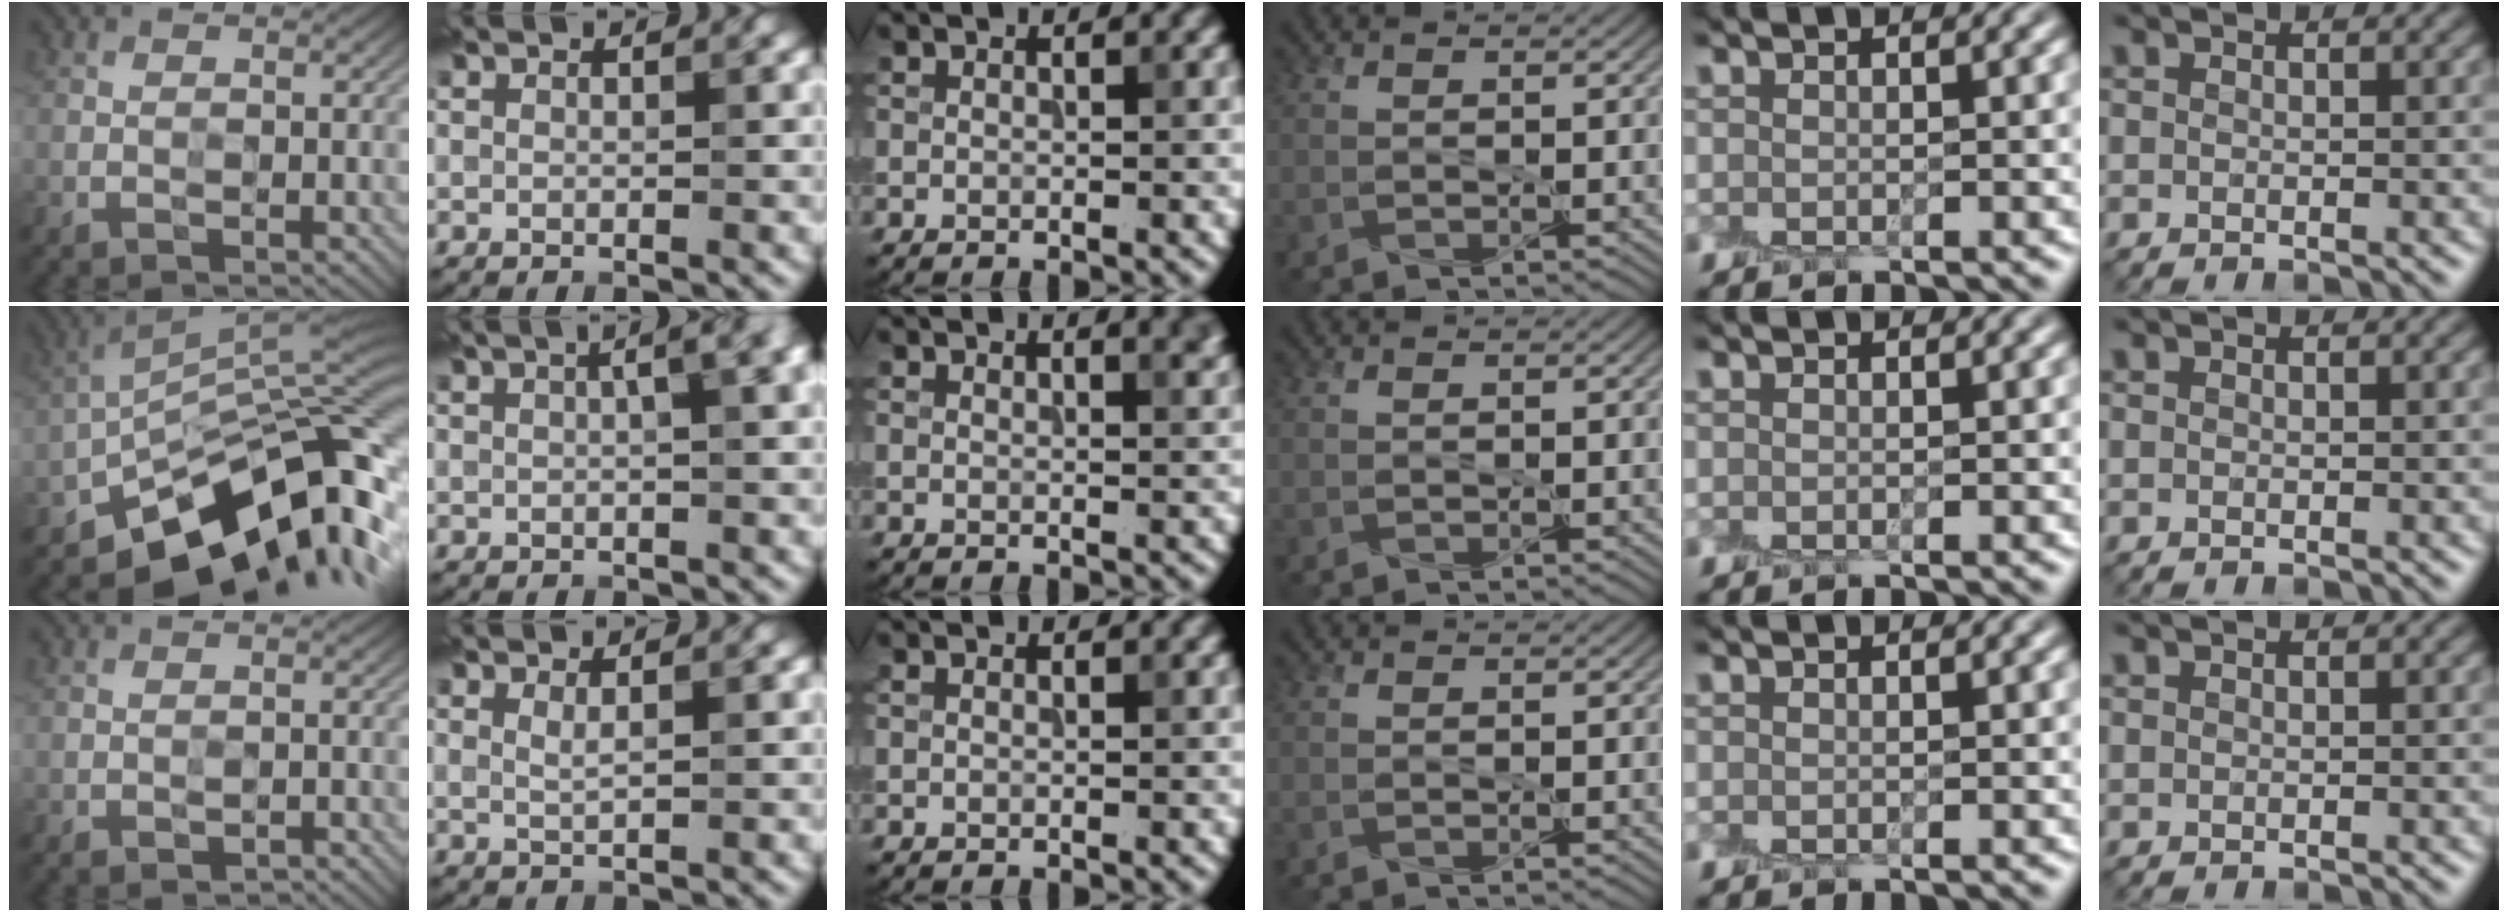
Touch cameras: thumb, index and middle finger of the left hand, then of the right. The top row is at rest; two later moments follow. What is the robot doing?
{"motion": "peel", "object": "aluminum foil"}